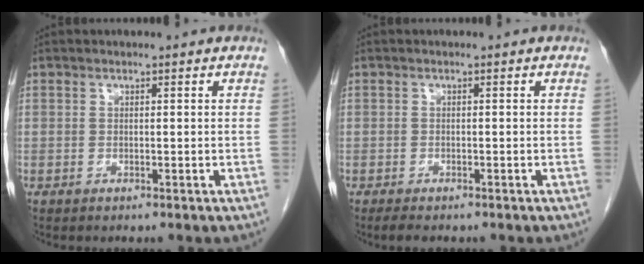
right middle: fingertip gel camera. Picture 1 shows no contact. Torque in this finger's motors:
{"motor_torque": [0.29, -0.52, -0.08, -0.01]}